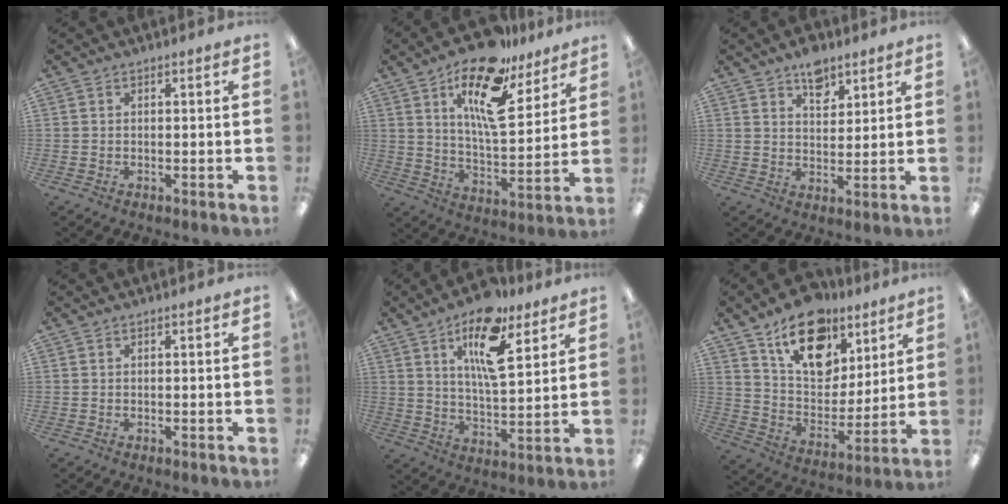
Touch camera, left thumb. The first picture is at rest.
{"total": 20.2, "force": [12.2, 8.1, 13.9], "torque": [-0.219, -0.065, 0.201]}
{"total": 7.2, "force": [5.2, 3.9, 3.1], "torque": [-0.035, -0.024, 0.090]}
{"total": 0.0}
{"total": 15.8, "force": [9.1, 6.5, 11.1], "torque": [-0.176, -0.035, 0.151]}
{"total": 19.0, "force": [11.6, 11.6, 9.6], "torque": [-0.143, -0.062, 0.206]}